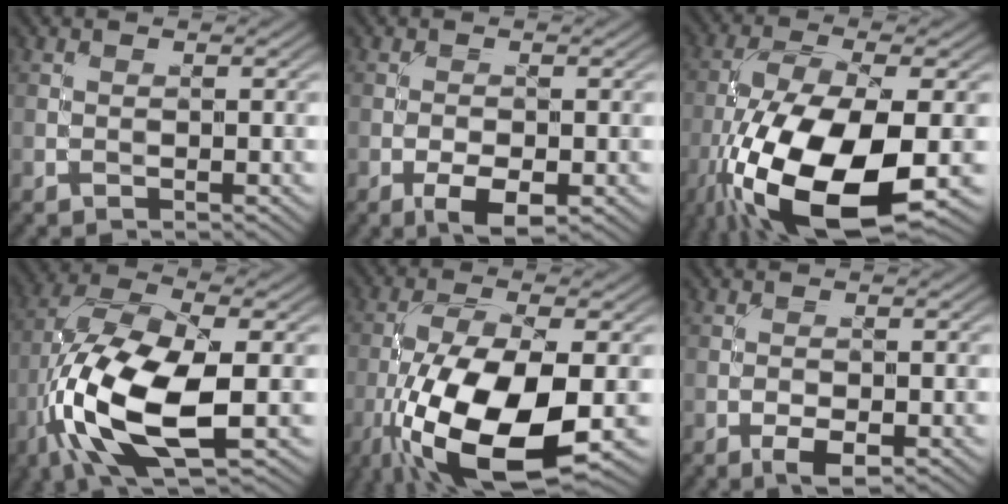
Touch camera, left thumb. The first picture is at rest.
{"total": 3.9, "force": [-1.9, 1.5, 3.1], "torque": [-0.051, -0.001, -0.031]}
{"total": 16.9, "force": [-6.7, 6.6, 14.0], "torque": [-0.292, -0.030, -0.121]}
{"total": 14.3, "force": [-4.2, 5.9, 12.4], "torque": [-0.277, -0.013, -0.080]}
{"total": 15.5, "force": [-5.8, 5.9, 13.1], "torque": [-0.265, -0.024, -0.102]}
{"total": 2.7, "force": [-1.3, 1.0, 2.1], "torque": [-0.033, -0.002, -0.024]}